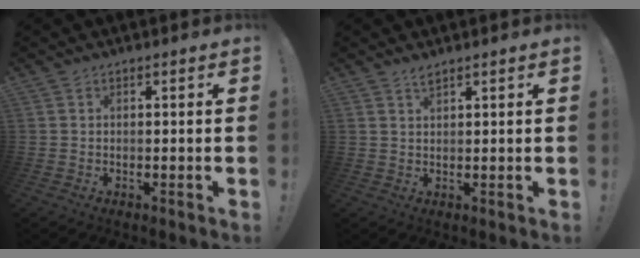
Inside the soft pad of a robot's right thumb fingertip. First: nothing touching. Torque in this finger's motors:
{"motor_torque": [-0.20, 0.37, -0.24, 0.23, -0.03]}